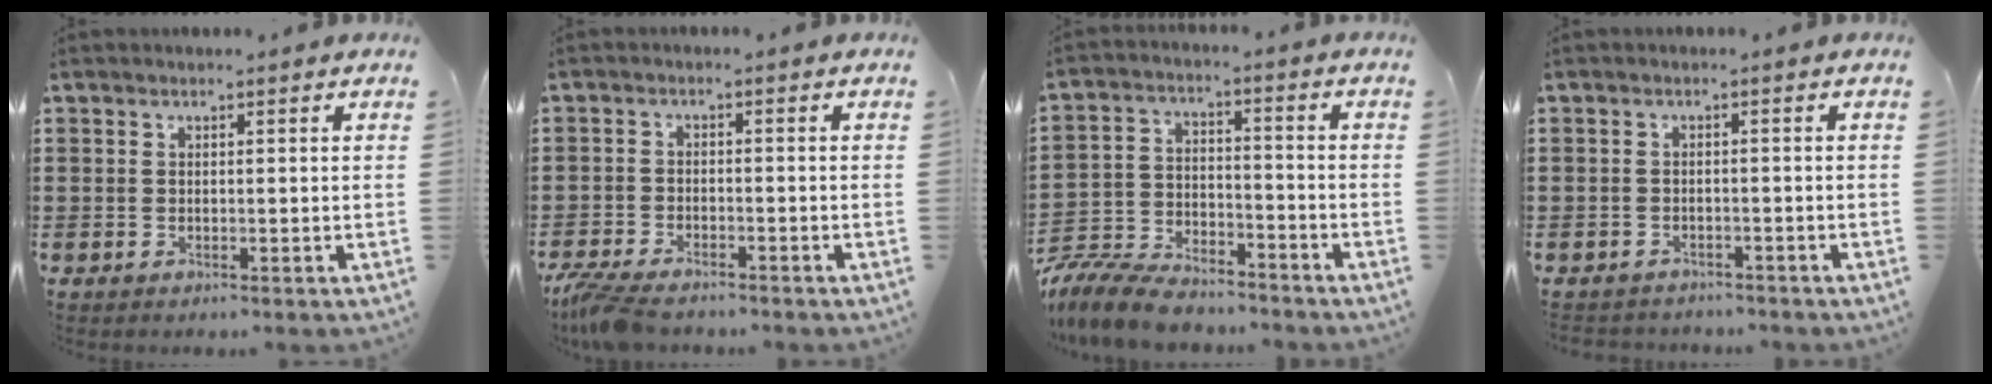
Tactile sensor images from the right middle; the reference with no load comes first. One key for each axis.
{"total": 4.2, "fx": -3.8, "fy": 0.8, "fz": 1.5, "tx": -0.052, "ty": -0.009, "tz": -0.081}
{"total": 9.1, "fx": -8.6, "fy": 2.0, "fz": 2.5, "tx": -0.058, "ty": 0.018, "tz": -0.171}
{"total": 1.1, "fx": -1.0, "fy": 0.2, "fz": -0.4, "tx": 0.004, "ty": 0.001, "tz": -0.025}